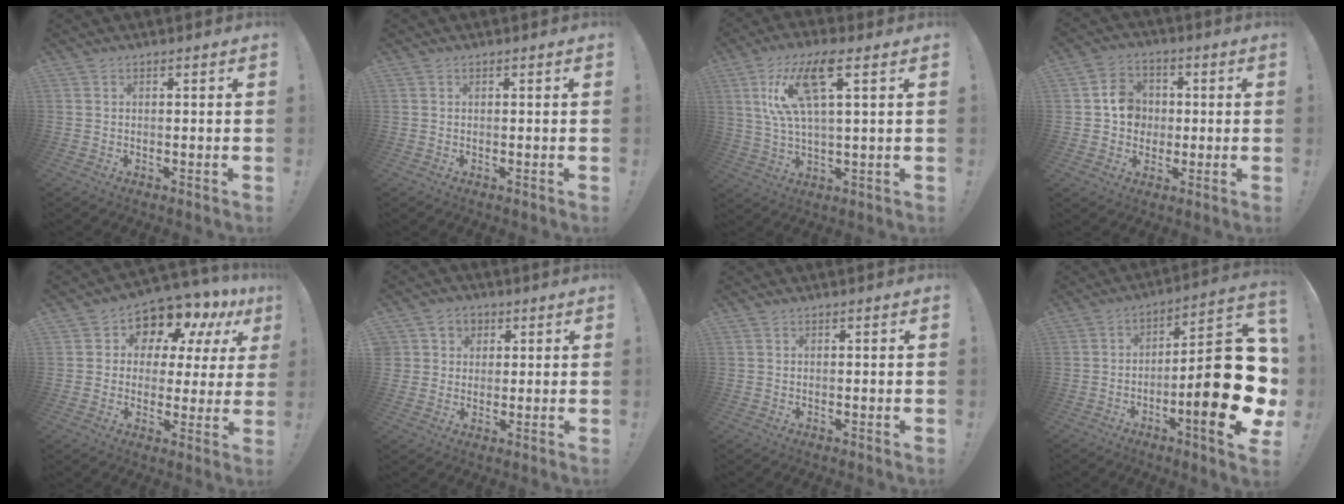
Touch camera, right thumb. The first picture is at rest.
{"total": 0.0}
{"total": 14.4, "force": [5.9, 4.3, 12.4], "torque": [-0.232, -0.002, 0.098]}
{"total": 9.2, "force": [0.5, 8.5, 3.6], "torque": [-0.049, 0.013, 0.017]}
{"total": 8.9, "force": [6.0, 5.5, 3.6], "torque": [-0.058, -0.058, 0.105]}
{"total": 5.6, "force": [1.6, 5.2, 1.0], "torque": [-0.019, -0.007, 0.034]}
{"total": 0.0}
{"total": 25.2, "force": [-5.0, 6.7, 23.7], "torque": [-0.340, 0.023, -0.070]}